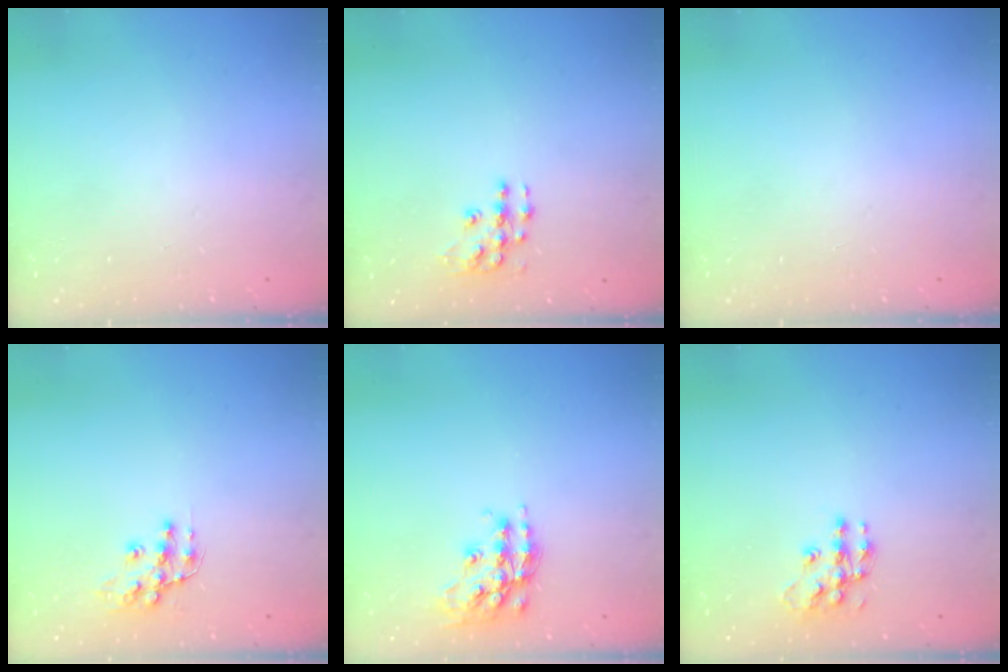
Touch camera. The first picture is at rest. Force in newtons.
{"total": 8.9, "press": 8.8, "slide": 0.6}
{"total": 0.0}
{"total": 10.7, "press": 10.7, "slide": 0.6}
{"total": 15.1, "press": 15.0, "slide": 1.0}
{"total": 11.3, "press": 11.3, "slide": 0.7}